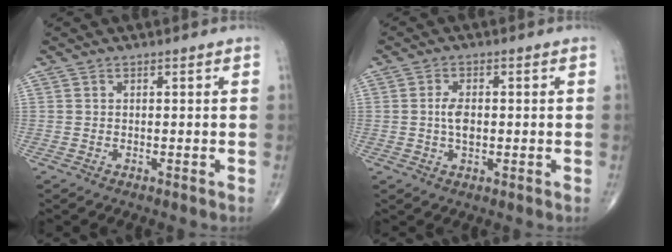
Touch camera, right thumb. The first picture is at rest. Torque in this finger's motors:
{"motor_torque": [2.82, 2.19, 0.14, -0.24, 0.02]}